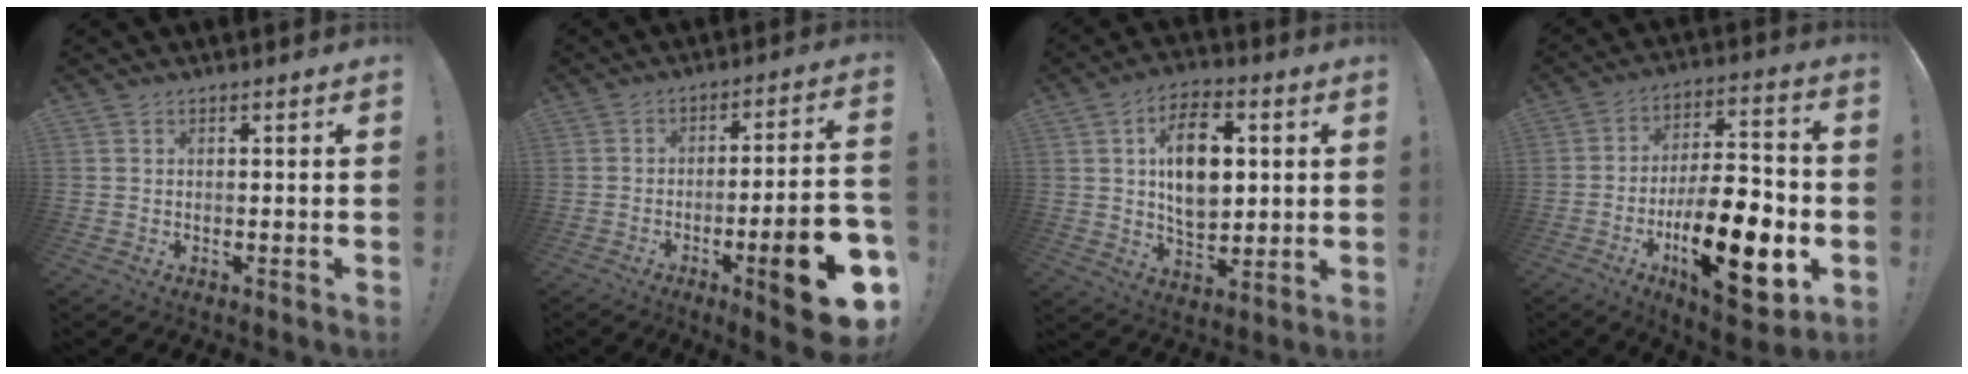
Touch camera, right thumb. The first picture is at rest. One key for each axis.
{"total": 17.0, "fx": -6.5, "fy": 3.3, "fz": 15.4, "tx": -0.199, "ty": 0.027, "tz": -0.089}
{"total": 15.0, "fx": 3.0, "fy": 9.4, "fz": 11.3, "tx": -0.179, "ty": 0.010, "tz": 0.053}
{"total": 23.6, "fx": -7.3, "fy": 10.0, "fz": 20.0, "tx": -0.319, "ty": 0.040, "tz": -0.107}